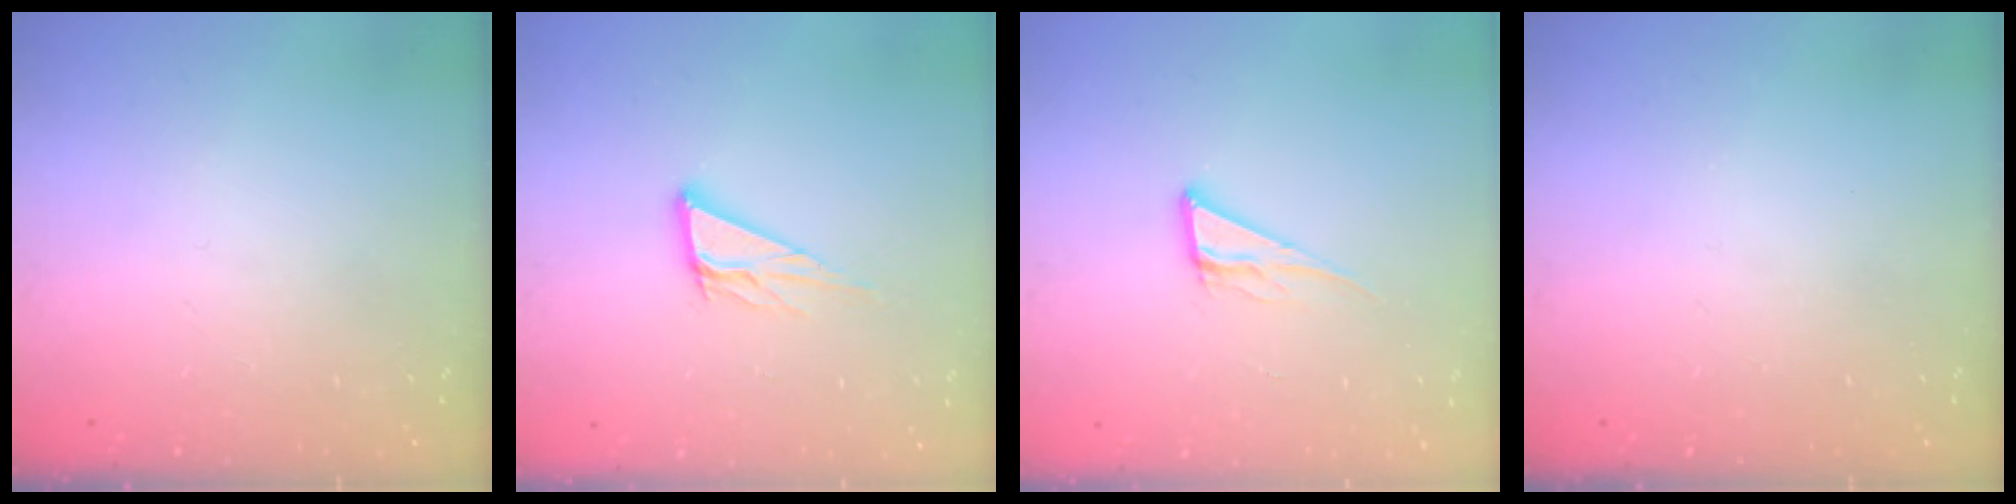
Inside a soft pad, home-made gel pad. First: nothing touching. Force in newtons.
{"total": 8.0, "press": 8.0, "slide": 0.7}
{"total": 6.6, "press": 6.6, "slide": 0.3}
{"total": 0.0}